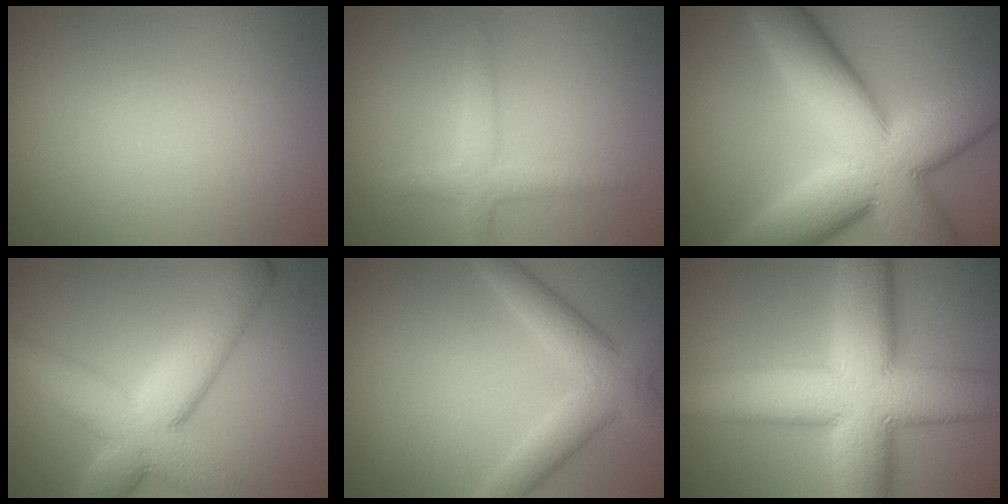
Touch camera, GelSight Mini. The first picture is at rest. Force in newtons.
{"total": 2.2, "press": 2.2, "slide": 0.1}
{"total": 15.7, "press": 15.7, "slide": 0.9}
{"total": 9.1, "press": 9.1, "slide": 0.7}
{"total": 4.7, "press": 4.7, "slide": 0.2}
{"total": 14.2, "press": 14.2, "slide": 0.8}